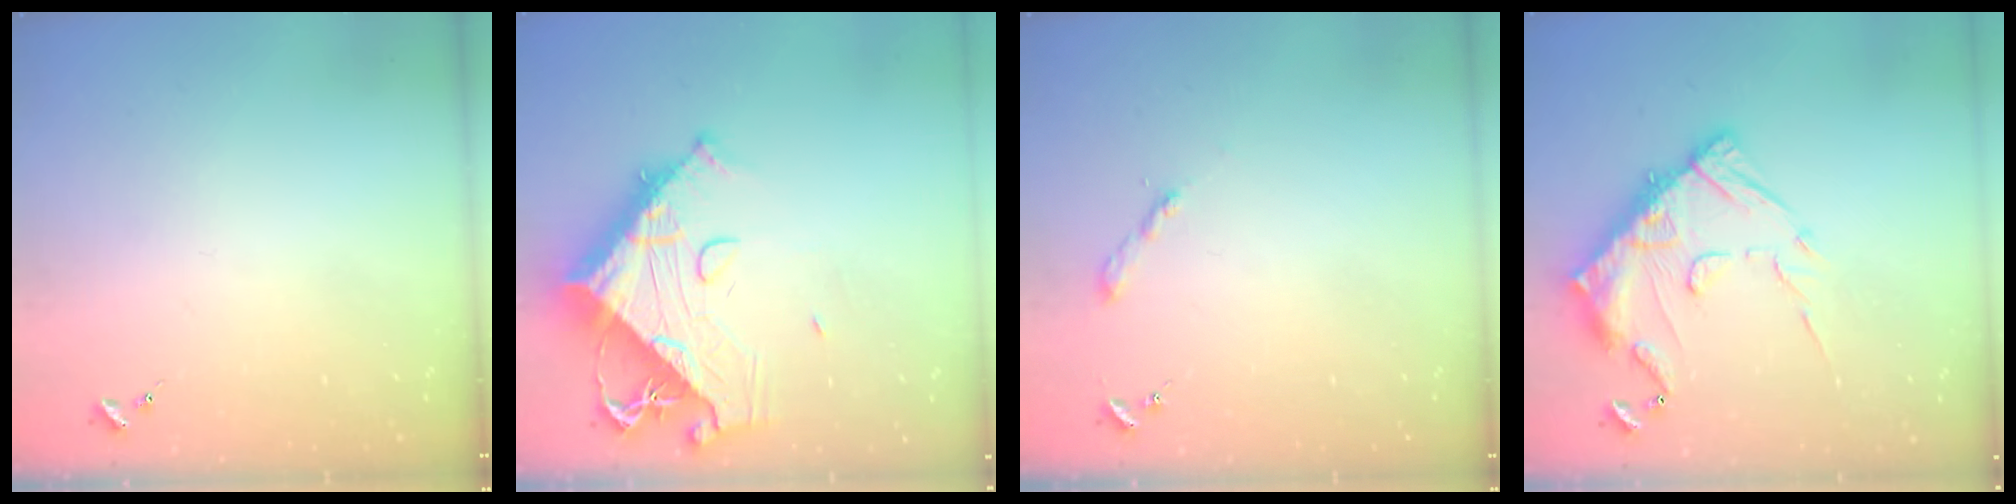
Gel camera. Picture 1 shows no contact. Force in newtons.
{"total": 20.0, "press": 19.9, "slide": 2.3}
{"total": 2.0, "press": 2.0, "slide": 0.2}
{"total": 17.5, "press": 17.5, "slide": 1.6}